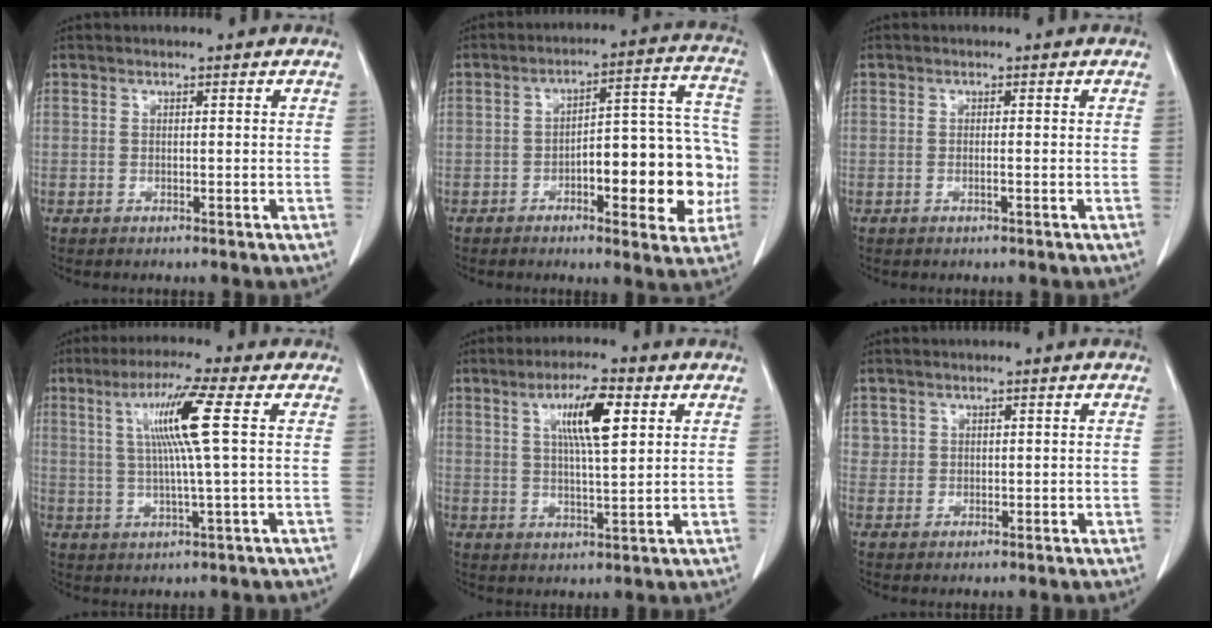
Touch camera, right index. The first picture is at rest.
{"total": 15.7, "force": [-3.9, 4.8, 14.4], "torque": [-0.173, 0.045, -0.047]}
{"total": 0.7, "force": [-0.3, -0.1, 0.6], "torque": [-0.013, 0.002, -0.003]}
{"total": 9.2, "force": [2.3, -1.3, 8.8], "torque": [-0.163, 0.007, 0.046]}
{"total": 8.3, "force": [3.2, 1.2, 7.6], "torque": [-0.135, 0.004, 0.055]}
{"total": 2.0, "force": [0.8, 1.8, 0.0], "torque": [0.015, 0.003, 0.012]}